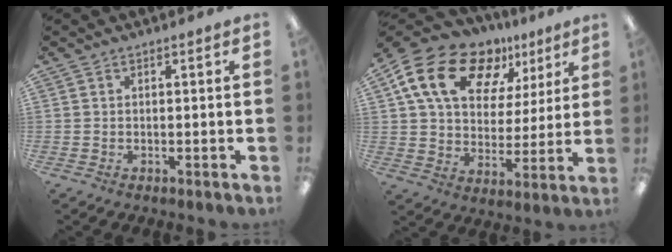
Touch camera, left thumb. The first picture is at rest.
{"total": 19.3, "force": [10.9, 12.1, 10.3], "torque": [-0.183, -0.046, 0.199]}